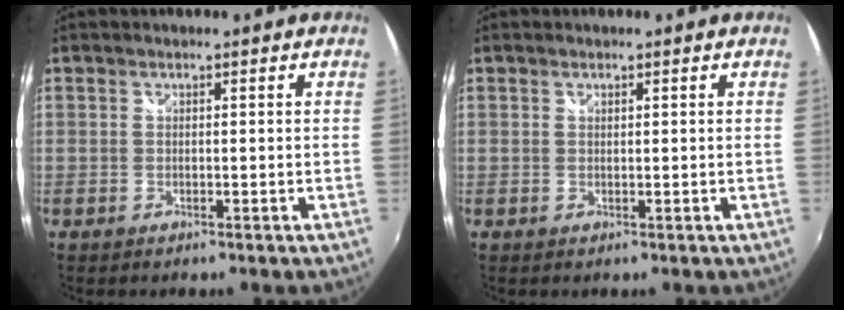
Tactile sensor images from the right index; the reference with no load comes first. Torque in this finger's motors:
{"motor_torque": [-0.22, 0.10, -0.07, -0.01]}